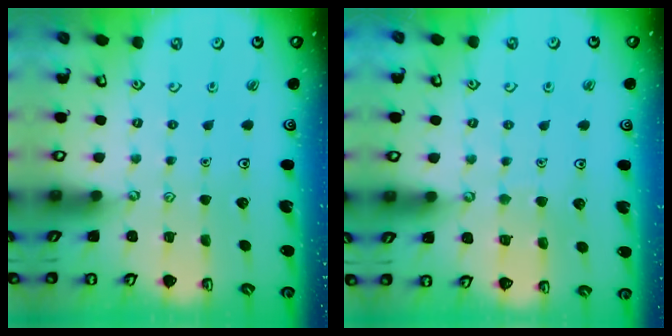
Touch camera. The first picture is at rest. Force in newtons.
{"total": 4.4, "press": 4.4, "slide": 0.4}